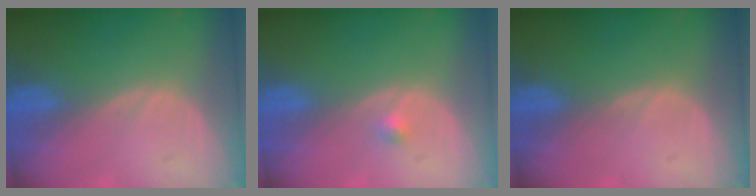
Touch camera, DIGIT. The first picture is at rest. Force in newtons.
{"total": 1.1, "press": 0.9, "slide": 0.5}
{"total": 0.0}